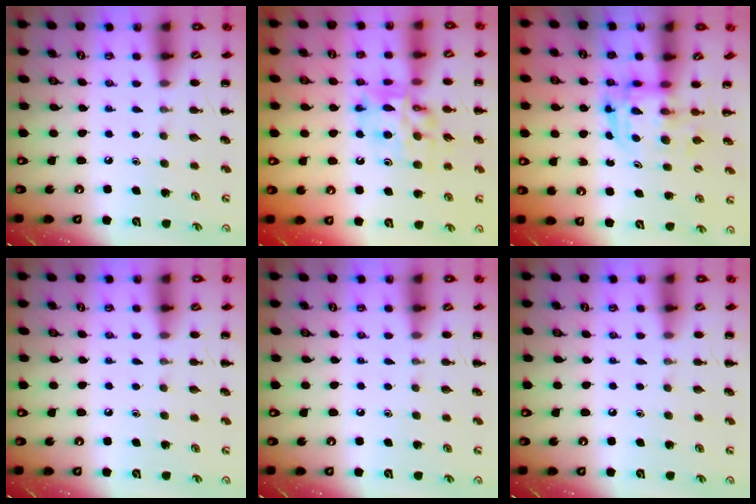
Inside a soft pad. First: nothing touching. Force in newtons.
{"total": 12.2, "press": 11.7, "slide": 3.4}
{"total": 3.0, "press": 3.0, "slide": 0.3}
{"total": 0.0}
{"total": 0.0}
{"total": 0.0}